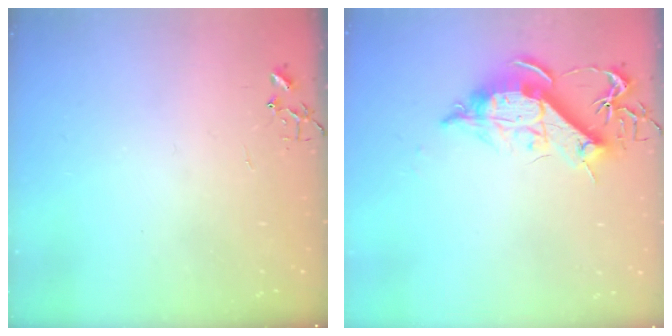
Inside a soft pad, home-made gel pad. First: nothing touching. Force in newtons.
{"total": 12.5, "press": 12.5, "slide": 1.1}